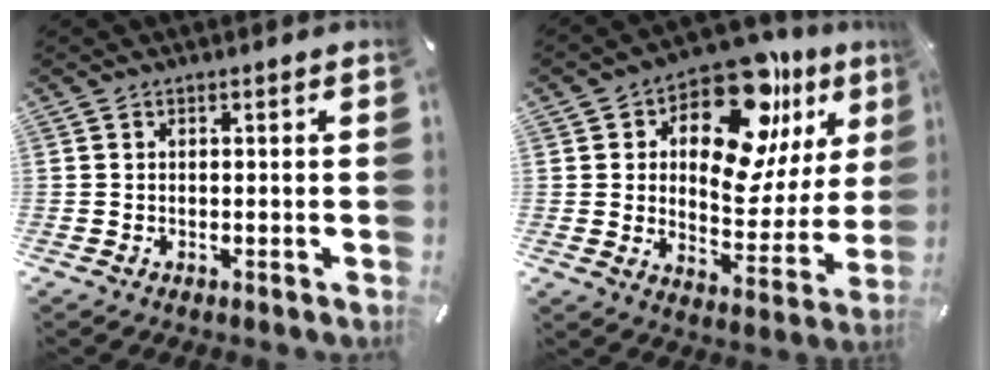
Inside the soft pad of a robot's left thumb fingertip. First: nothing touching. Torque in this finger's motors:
{"motor_torque": [0.89, 0.92, 1.90, -0.88, 0.16]}